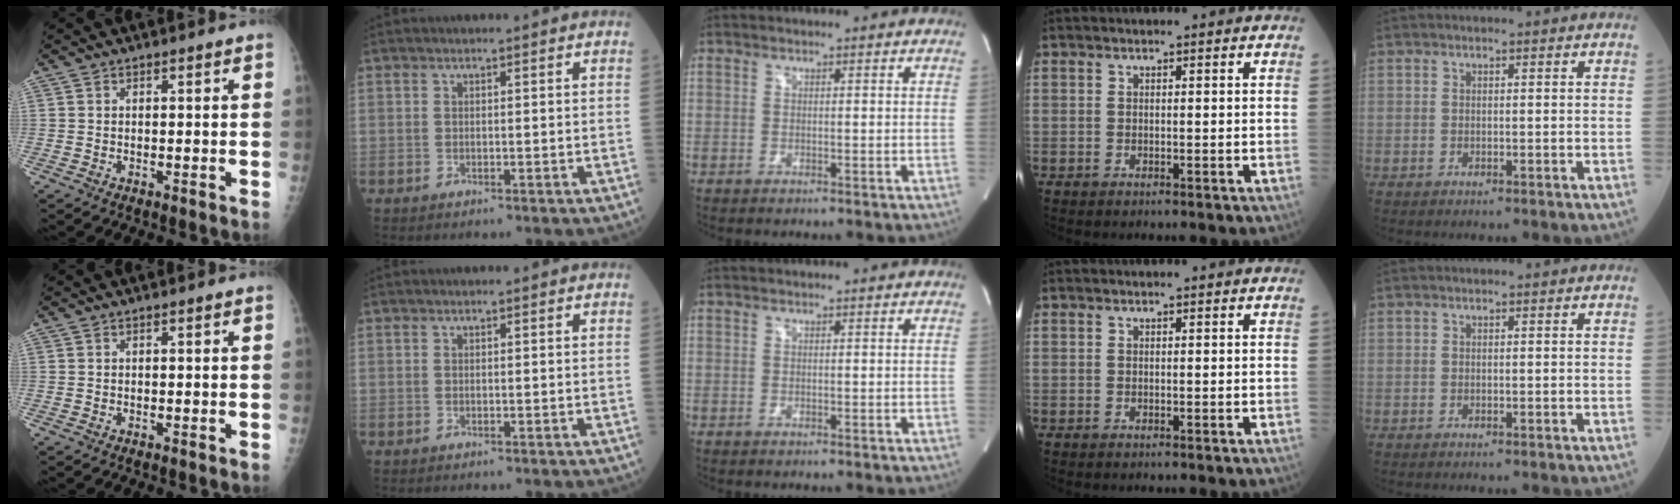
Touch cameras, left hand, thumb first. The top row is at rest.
{}